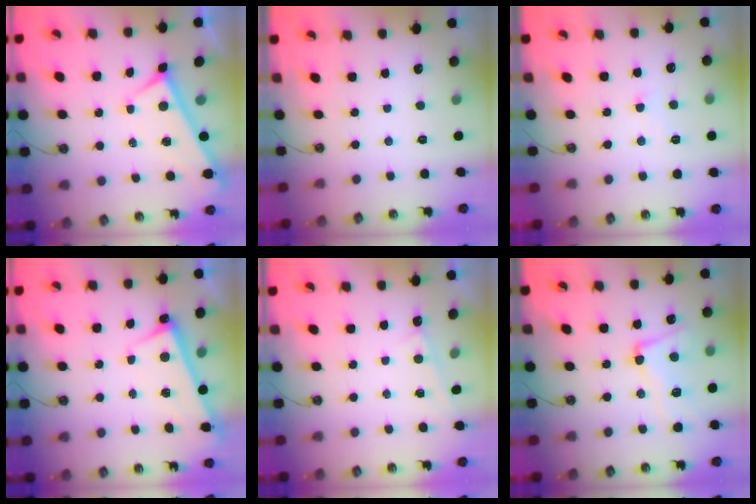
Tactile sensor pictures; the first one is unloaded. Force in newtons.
{"total": 0.0}
{"total": 0.8, "press": 0.6, "slide": 0.5}
{"total": 2.7, "press": 2.7, "slide": 0.5}
{"total": 0.9, "press": 0.9, "slide": 0.1}
{"total": 5.4, "press": 5.3, "slide": 1.2}